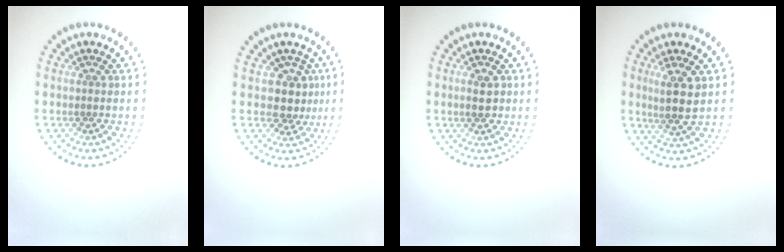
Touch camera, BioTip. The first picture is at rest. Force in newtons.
{"total": 2.7, "press": 2.2, "slide": 1.5}
{"total": 2.0, "press": 2.0, "slide": 0.0}
{"total": 3.1, "press": 2.7, "slide": 1.4}